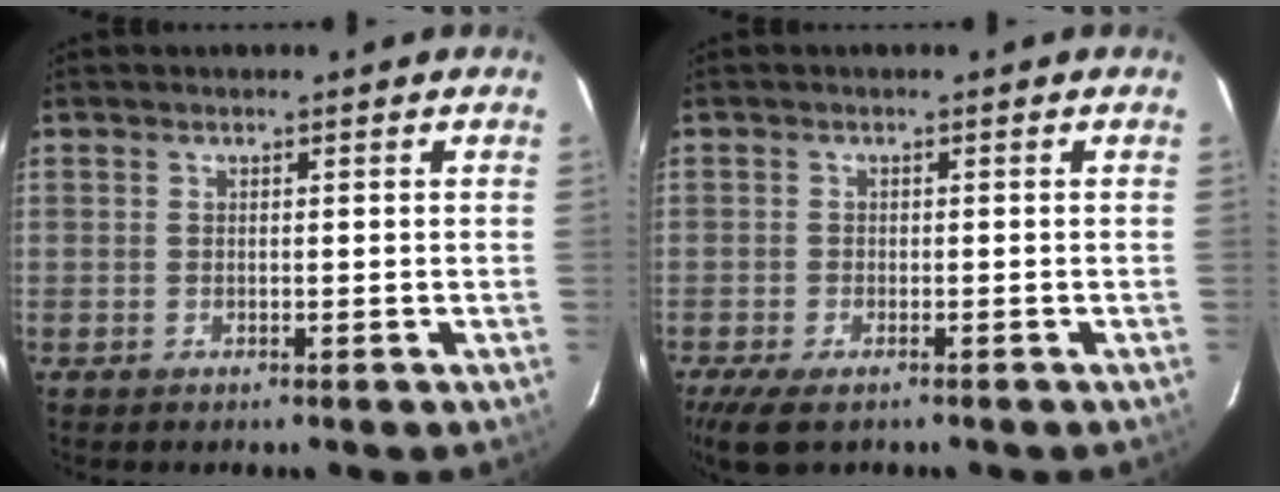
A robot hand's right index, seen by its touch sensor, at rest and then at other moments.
{"total": 5.7, "force": [-3.9, 2.3, 3.6], "torque": [-0.084, -0.023, -0.070]}